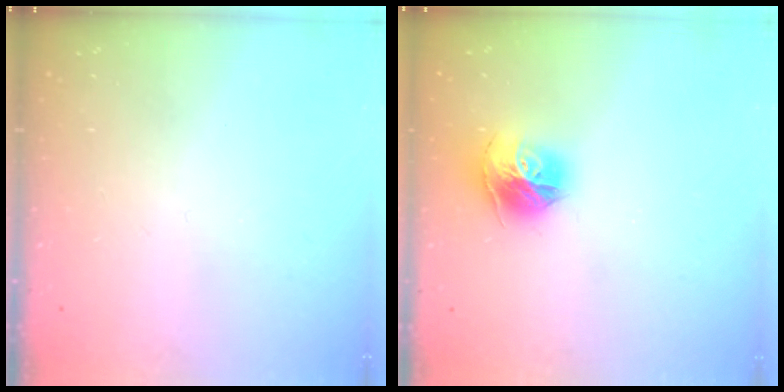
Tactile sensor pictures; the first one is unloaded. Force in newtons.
{"total": 13.6, "press": 13.6, "slide": 1.4}